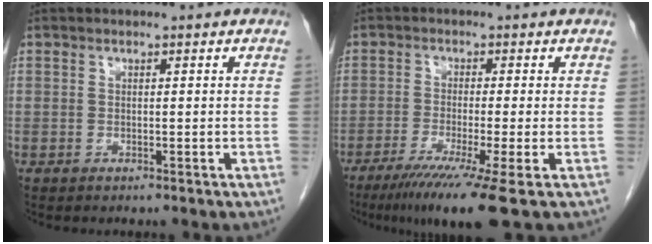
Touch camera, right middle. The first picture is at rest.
{"total": 9.4, "force": [-6.1, -1.4, 7.1], "torque": [-0.113, -0.030, -0.098]}